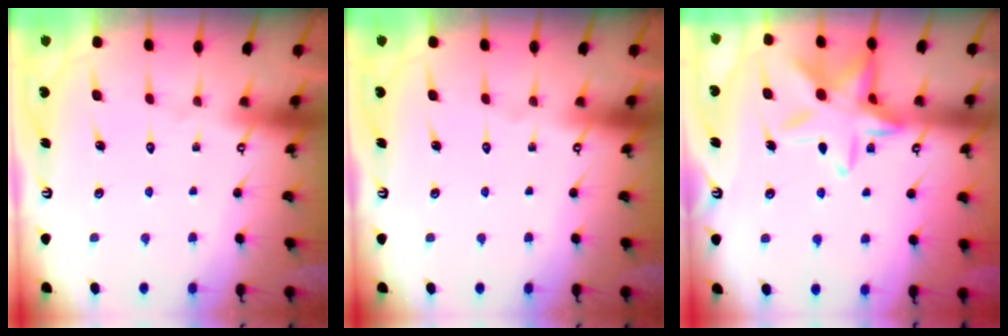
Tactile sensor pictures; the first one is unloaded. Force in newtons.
{"total": 0.0}
{"total": 14.9, "press": 14.9, "slide": 1.1}